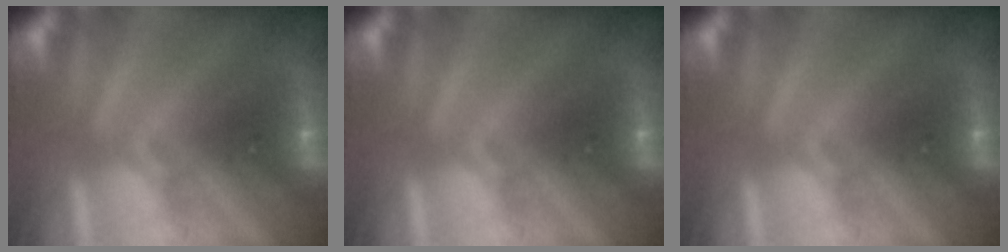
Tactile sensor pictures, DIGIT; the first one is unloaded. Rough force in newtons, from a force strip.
{"total": 0.0}
{"total": 0.0}